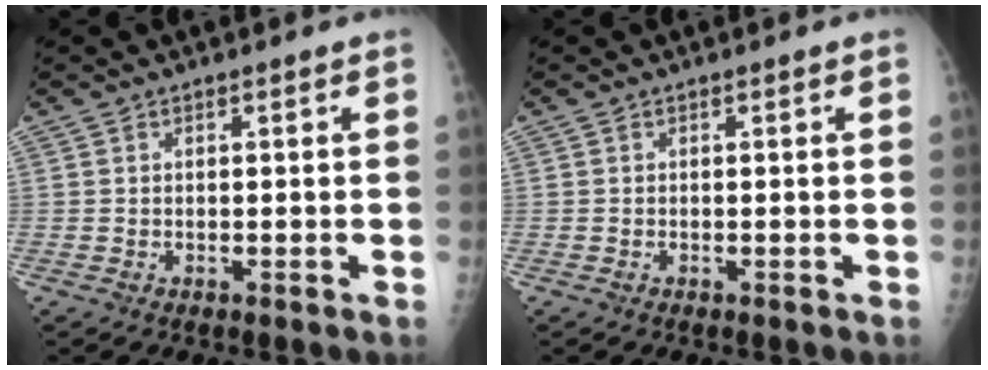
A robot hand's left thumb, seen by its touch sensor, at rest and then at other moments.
{"total": 0.0}